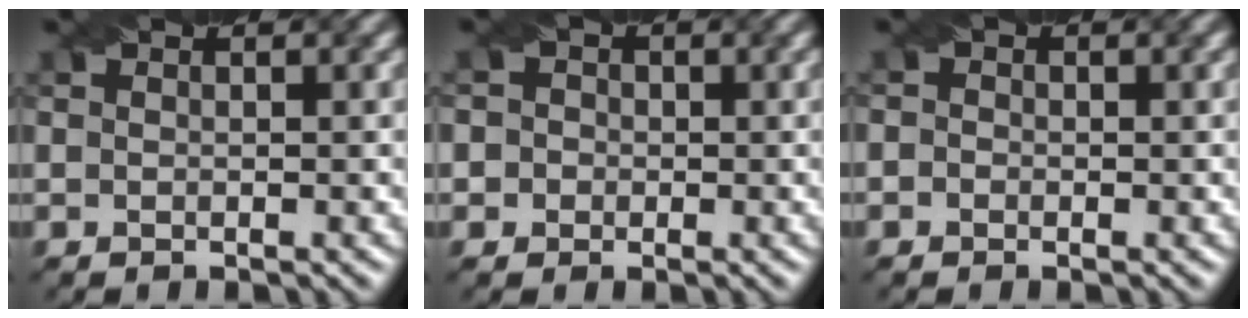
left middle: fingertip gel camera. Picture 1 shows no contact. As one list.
[{"total": 3.1, "force": [0.7, 2.8, 1.0], "torque": [0.011, 0.024, -0.012]}, {"total": 0.9, "force": [-0.1, 0.9, 0.3], "torque": [-0.003, -0.001, -0.012]}]